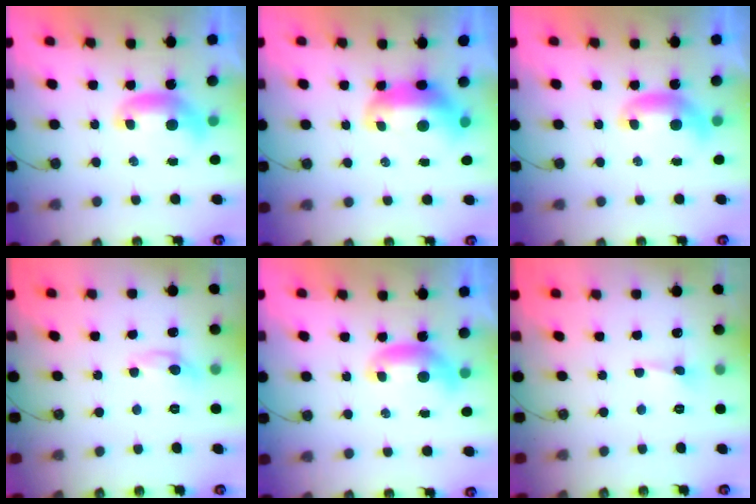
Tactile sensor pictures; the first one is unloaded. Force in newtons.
{"total": 3.2, "press": 3.0, "slide": 0.8}
{"total": 0.0}
{"total": 4.2, "press": 4.2, "slide": 0.3}
{"total": 0.0}
{"total": 0.0}